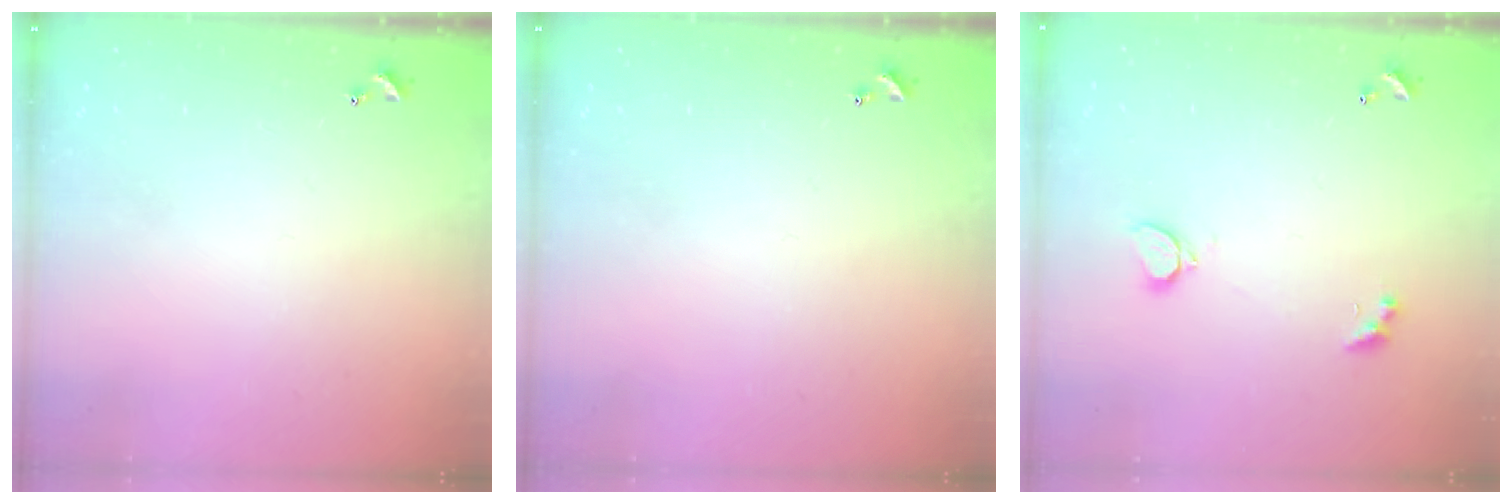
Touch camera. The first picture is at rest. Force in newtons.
{"total": 0.0}
{"total": 2.1, "press": 2.0, "slide": 0.6}